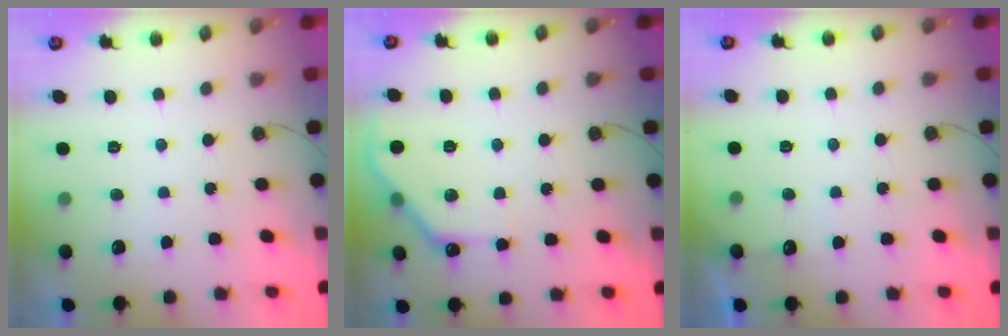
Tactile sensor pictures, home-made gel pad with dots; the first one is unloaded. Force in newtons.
{"total": 10.9, "press": 10.9, "slide": 0.7}
{"total": 2.8, "press": 2.8, "slide": 0.4}